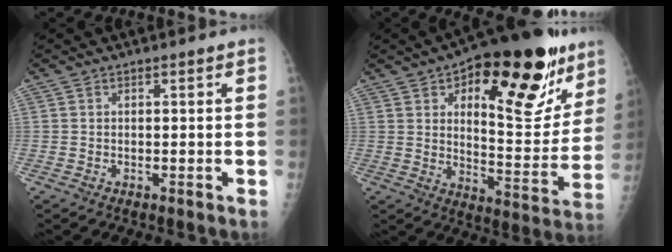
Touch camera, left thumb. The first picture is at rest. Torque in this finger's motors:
{"motor_torque": [0.48, 0.95, 1.67, -1.10, 0.23]}